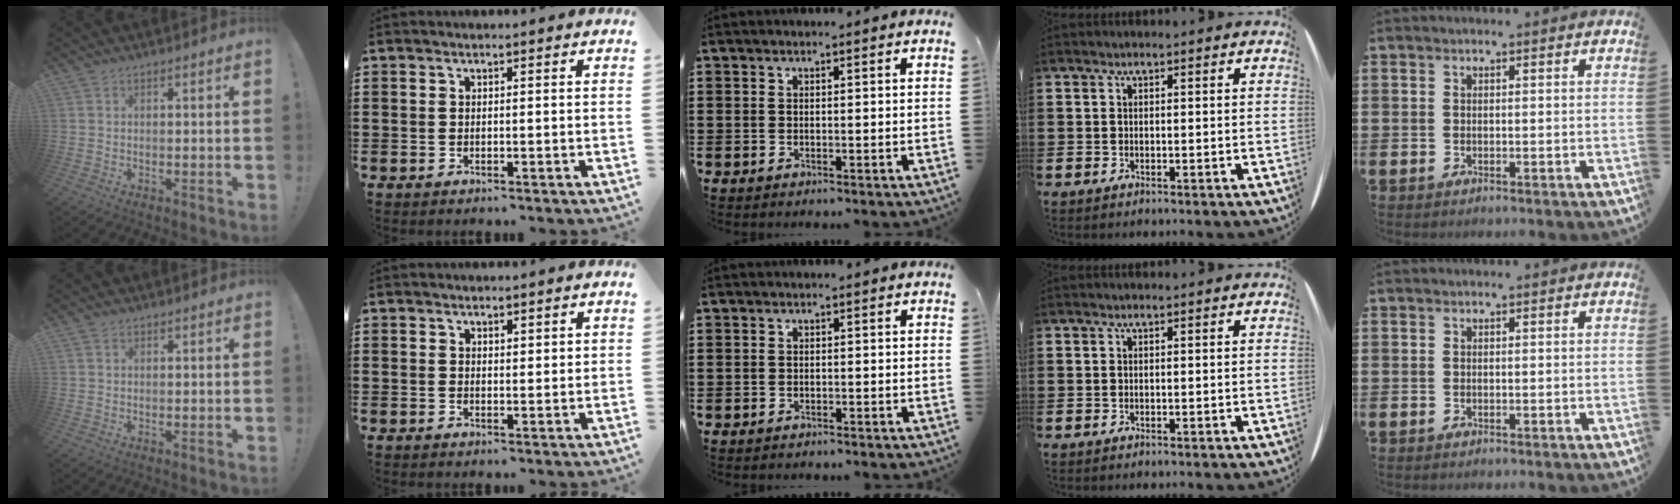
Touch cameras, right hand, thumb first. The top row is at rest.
{"thumb": {"total": 0.7, "force": [0.4, 0.6, 0.1], "torque": [0.001, -0.001, 0.008]}, "index": {"total": 1.2, "force": [1.0, 0.7, 0.2], "torque": [0.002, -0.001, 0.018]}, "middle": {"total": 0.7, "force": [-0.6, 0.3, 0.0], "torque": [-0.001, 0.000, -0.012]}}